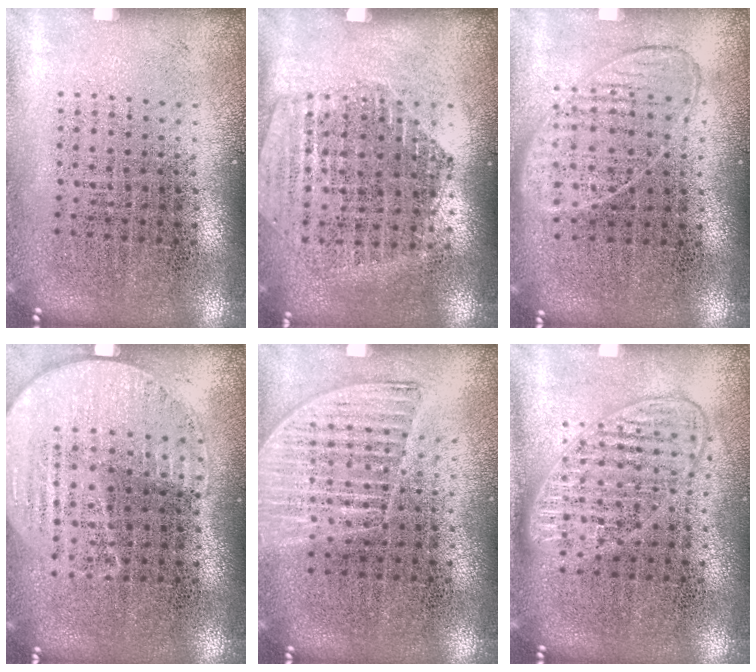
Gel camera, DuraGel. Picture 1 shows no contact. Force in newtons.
{"total": 1.4, "press": 1.3, "slide": 0.4}
{"total": 0.9, "press": 0.9, "slide": 0.4}
{"total": 0.8, "press": 0.6, "slide": 0.5}
{"total": 1.3, "press": 1.2, "slide": 0.5}
{"total": 1.5, "press": 1.3, "slide": 0.7}